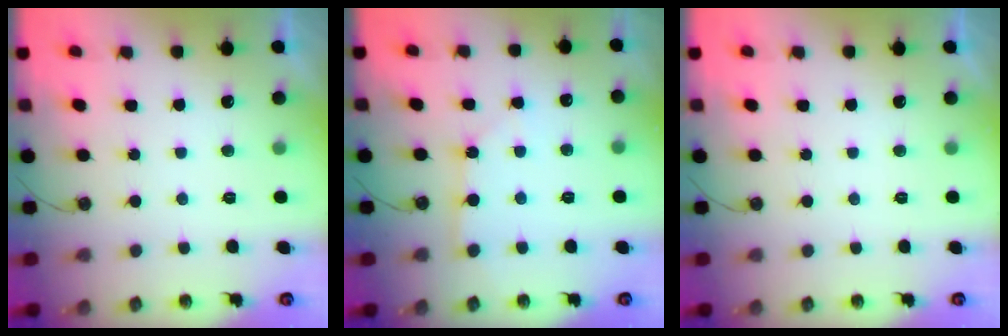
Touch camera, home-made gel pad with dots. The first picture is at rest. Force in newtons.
{"total": 3.0, "press": 3.0, "slide": 0.4}
{"total": 0.0}